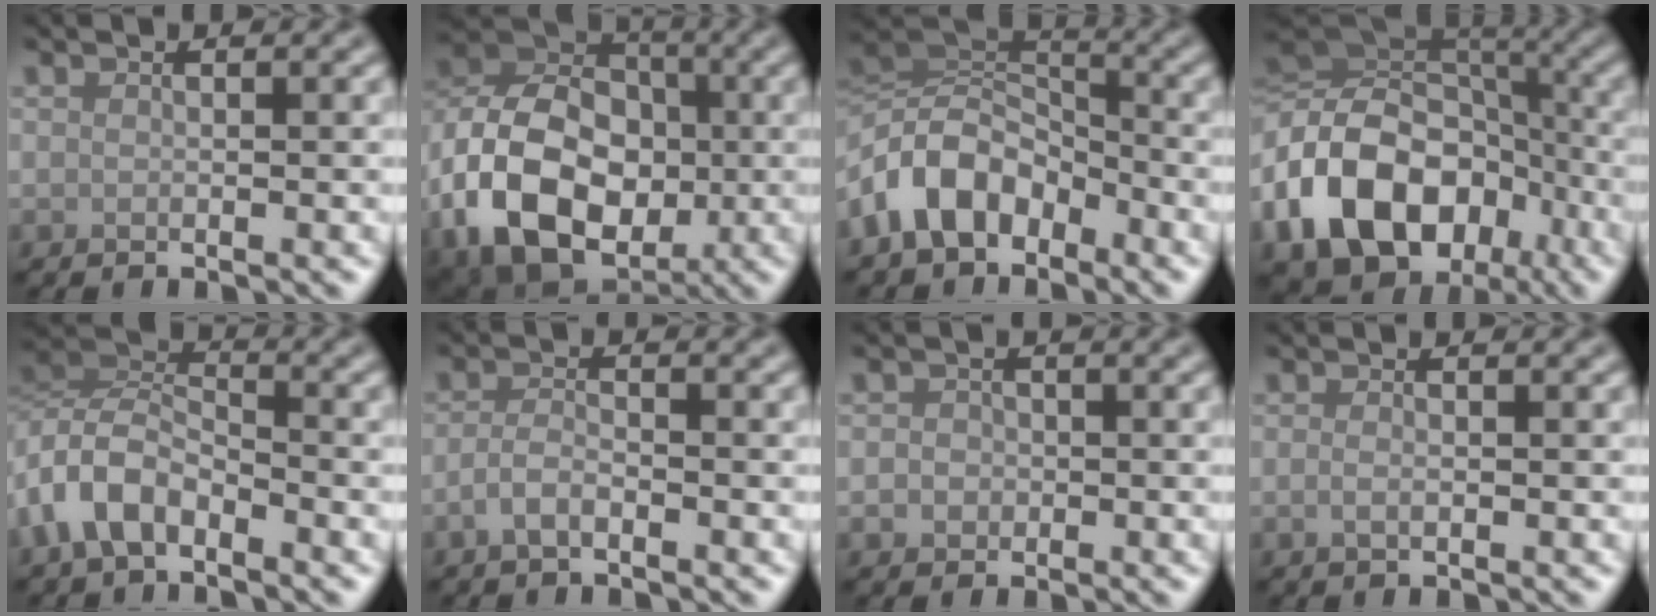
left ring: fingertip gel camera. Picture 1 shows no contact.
{"total": 14.1, "force": [-3.7, 10.0, 9.2], "torque": [-0.181, -0.006, -0.072]}
{"total": 7.6, "force": [-4.0, 4.9, 4.3], "torque": [-0.079, 0.011, -0.091]}
{"total": 15.3, "force": [-5.2, 11.4, 8.8], "torque": [-0.198, -0.011, -0.100]}
{"total": 5.1, "force": [-3.0, 3.0, 2.8], "torque": [-0.055, 0.004, -0.074]}
{"total": 1.9, "force": [-1.1, 0.7, 1.3], "torque": [-0.029, 0.003, -0.026]}
{"total": 1.8, "force": [-0.3, 1.7, 0.6], "torque": [0.005, 0.001, -0.012]}
{"total": 0.9, "force": [-0.2, 0.4, 0.8], "torque": [-0.019, -0.004, -0.005]}